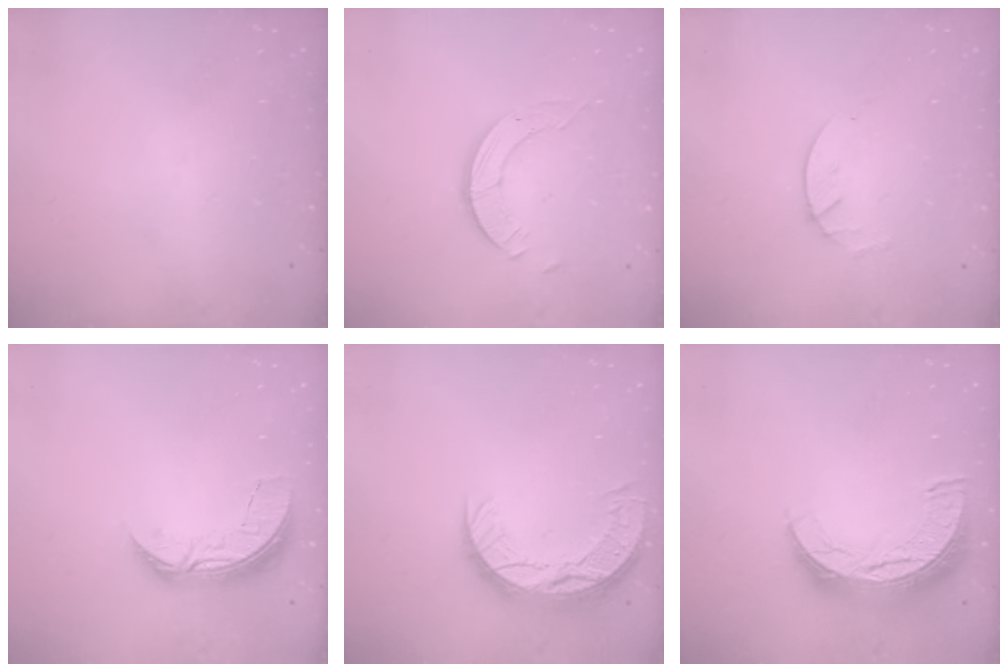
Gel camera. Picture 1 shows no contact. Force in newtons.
{"total": 3.6, "press": 3.5, "slide": 0.4}
{"total": 2.9, "press": 2.9, "slide": 0.4}
{"total": 7.3, "press": 7.3, "slide": 0.7}
{"total": 12.2, "press": 12.2, "slide": 0.8}
{"total": 12.7, "press": 12.7, "slide": 0.8}